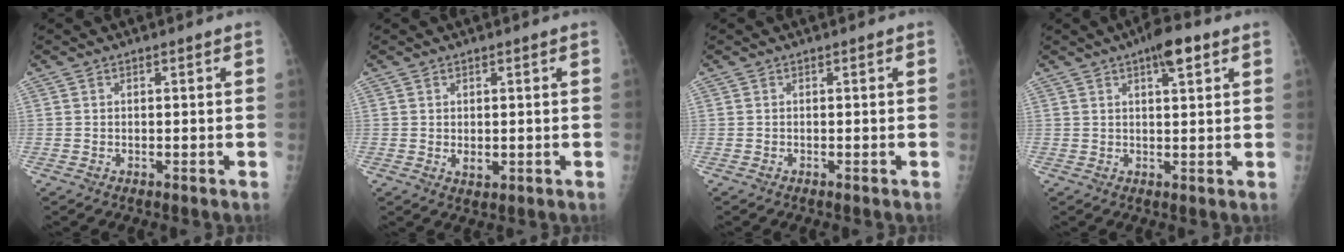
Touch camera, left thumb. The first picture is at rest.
{"total": 2.2, "force": [0.1, 1.3, 1.8], "torque": [-0.018, -0.010, 0.005]}
{"total": 0.0}
{"total": 5.9, "force": [3.2, 1.8, 4.6], "torque": [-0.054, -0.008, 0.043]}